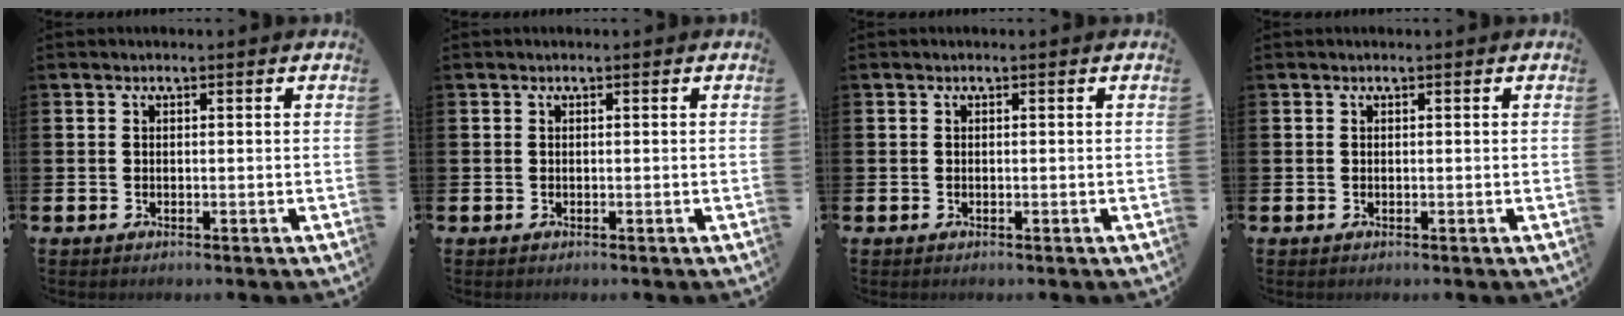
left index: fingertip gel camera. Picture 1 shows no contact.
{"total": 0.0}
{"total": 0.0}
{"total": 0.0}